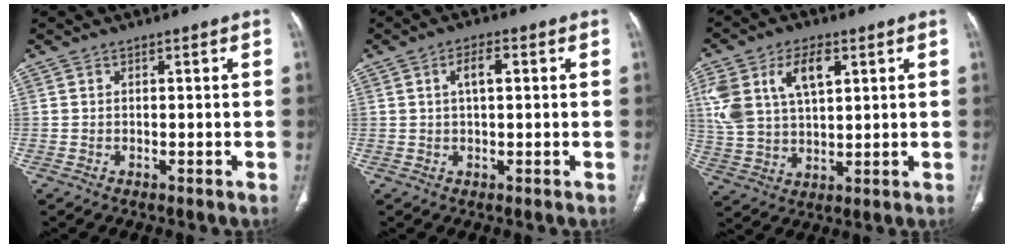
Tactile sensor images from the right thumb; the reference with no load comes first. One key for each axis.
{"total": 3.8, "fx": 0.9, "fy": 1.6, "fz": 3.3, "tx": -0.060, "ty": 0.009, "tz": 0.017}
{"total": 14.2, "fx": 5.3, "fy": 8.0, "fz": 10.5, "tx": -0.206, "ty": 0.002, "tz": 0.108}